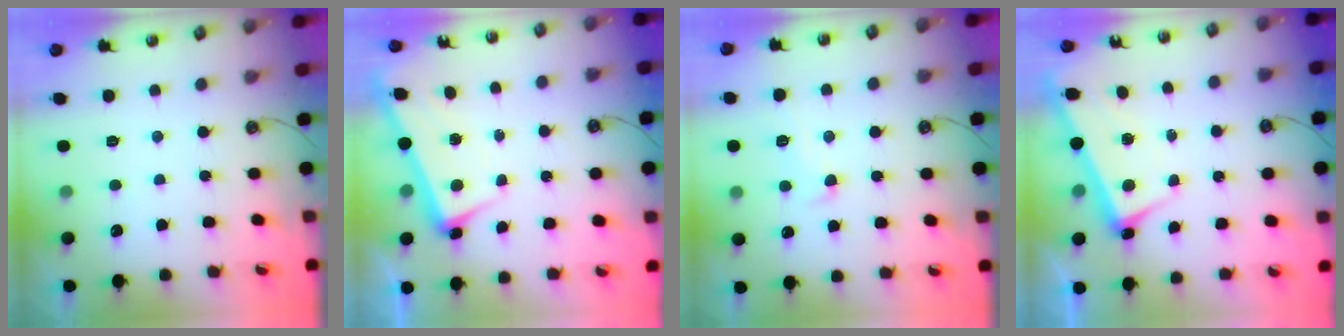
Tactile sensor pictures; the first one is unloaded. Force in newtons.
{"total": 2.3, "press": 2.1, "slide": 0.9}
{"total": 0.8, "press": 0.2, "slide": 0.8}
{"total": 3.2, "press": 3.1, "slide": 0.7}